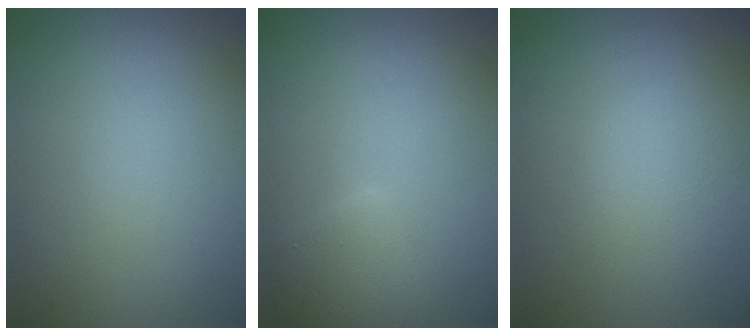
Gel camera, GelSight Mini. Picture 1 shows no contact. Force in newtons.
{"total": 2.8, "press": 2.8, "slide": 0.1}
{"total": 3.0, "press": 3.0, "slide": 0.0}